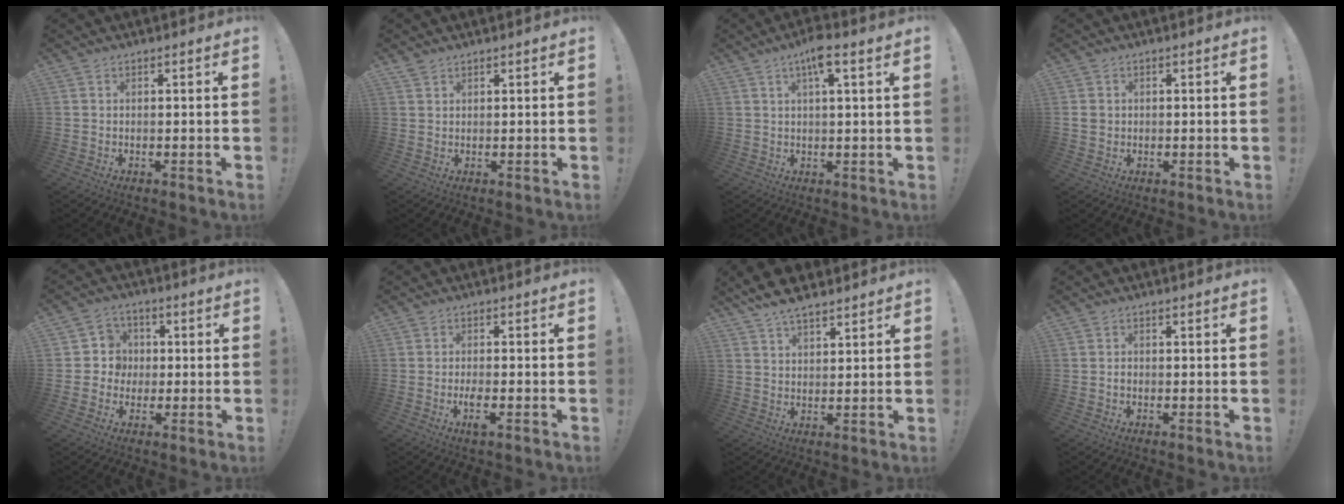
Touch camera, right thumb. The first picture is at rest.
{"total": 1.3, "force": [1.1, 0.6, 0.4], "torque": [-0.008, -0.003, 0.022]}
{"total": 5.8, "force": [2.9, 0.8, 5.0], "torque": [-0.084, -0.005, 0.044]}
{"total": 2.6, "force": [0.3, 2.4, 1.0], "torque": [-0.017, 0.004, 0.007]}
{"total": 6.9, "force": [-0.6, 6.7, 1.3], "torque": [-0.014, 0.009, -0.009]}
{"total": 3.1, "force": [-1.4, 0.4, 2.8], "torque": [-0.058, -0.003, -0.024]}
{"total": 7.3, "force": [6.0, 2.7, 3.2], "torque": [-0.049, -0.031, 0.111]}
{"total": 1.4, "force": [-0.8, 0.8, 0.7], "torque": [-0.022, 0.008, -0.014]}